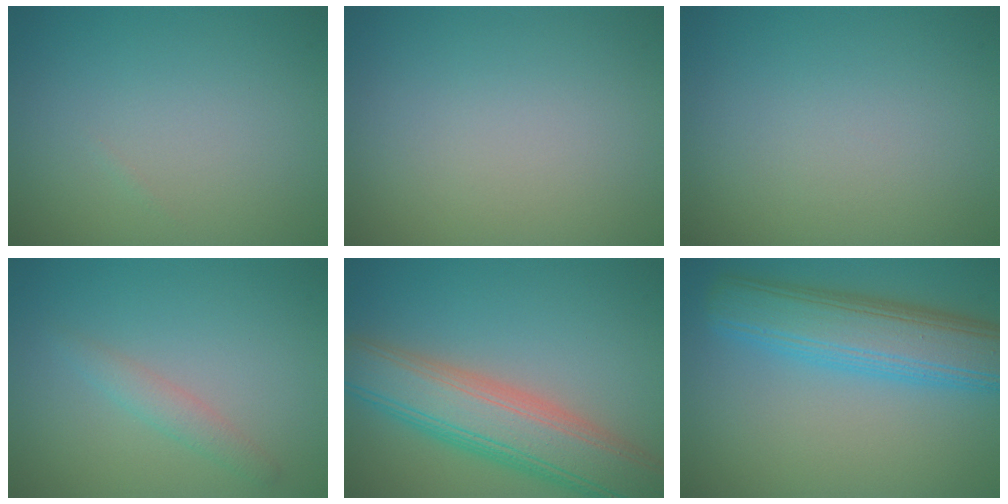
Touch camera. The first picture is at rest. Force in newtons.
{"total": 0.0}
{"total": 0.0}
{"total": 1.6, "press": 1.6, "slide": 0.0}
{"total": 8.7, "press": 8.7, "slide": 0.4}
{"total": 8.0, "press": 8.0, "slide": 0.2}